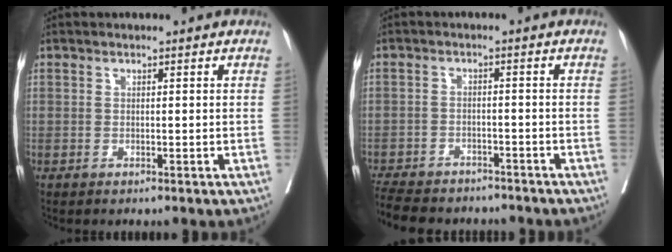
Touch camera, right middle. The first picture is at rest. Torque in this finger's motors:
{"motor_torque": [0.97, -1.16, 0.20, 0.10]}